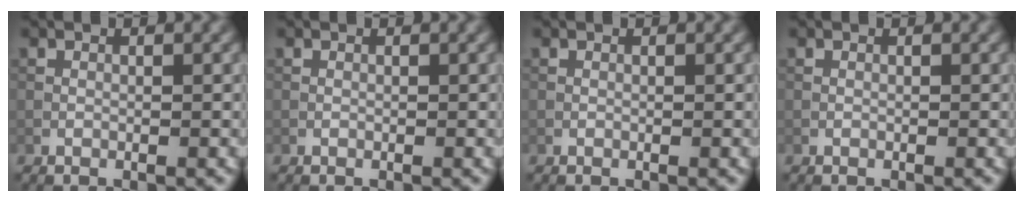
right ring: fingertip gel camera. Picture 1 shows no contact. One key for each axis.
{"total": 0.0}
{"total": 0.0}
{"total": 0.0}